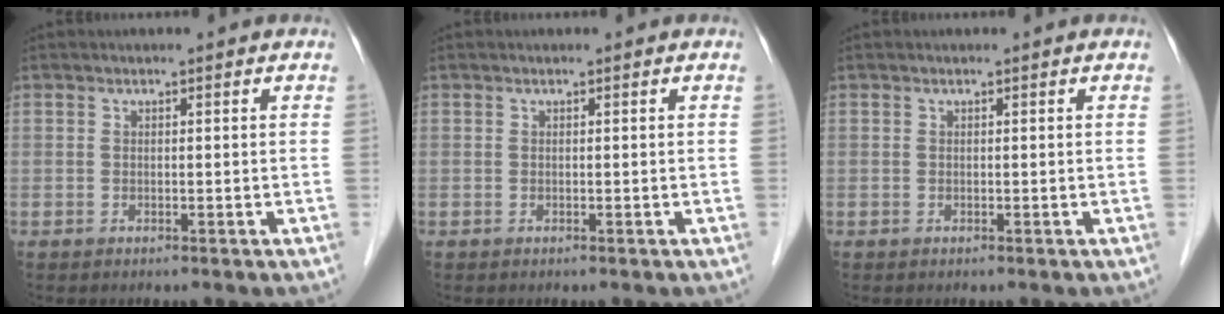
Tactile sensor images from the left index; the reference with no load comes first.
{"total": 0.0}
{"total": 0.0}